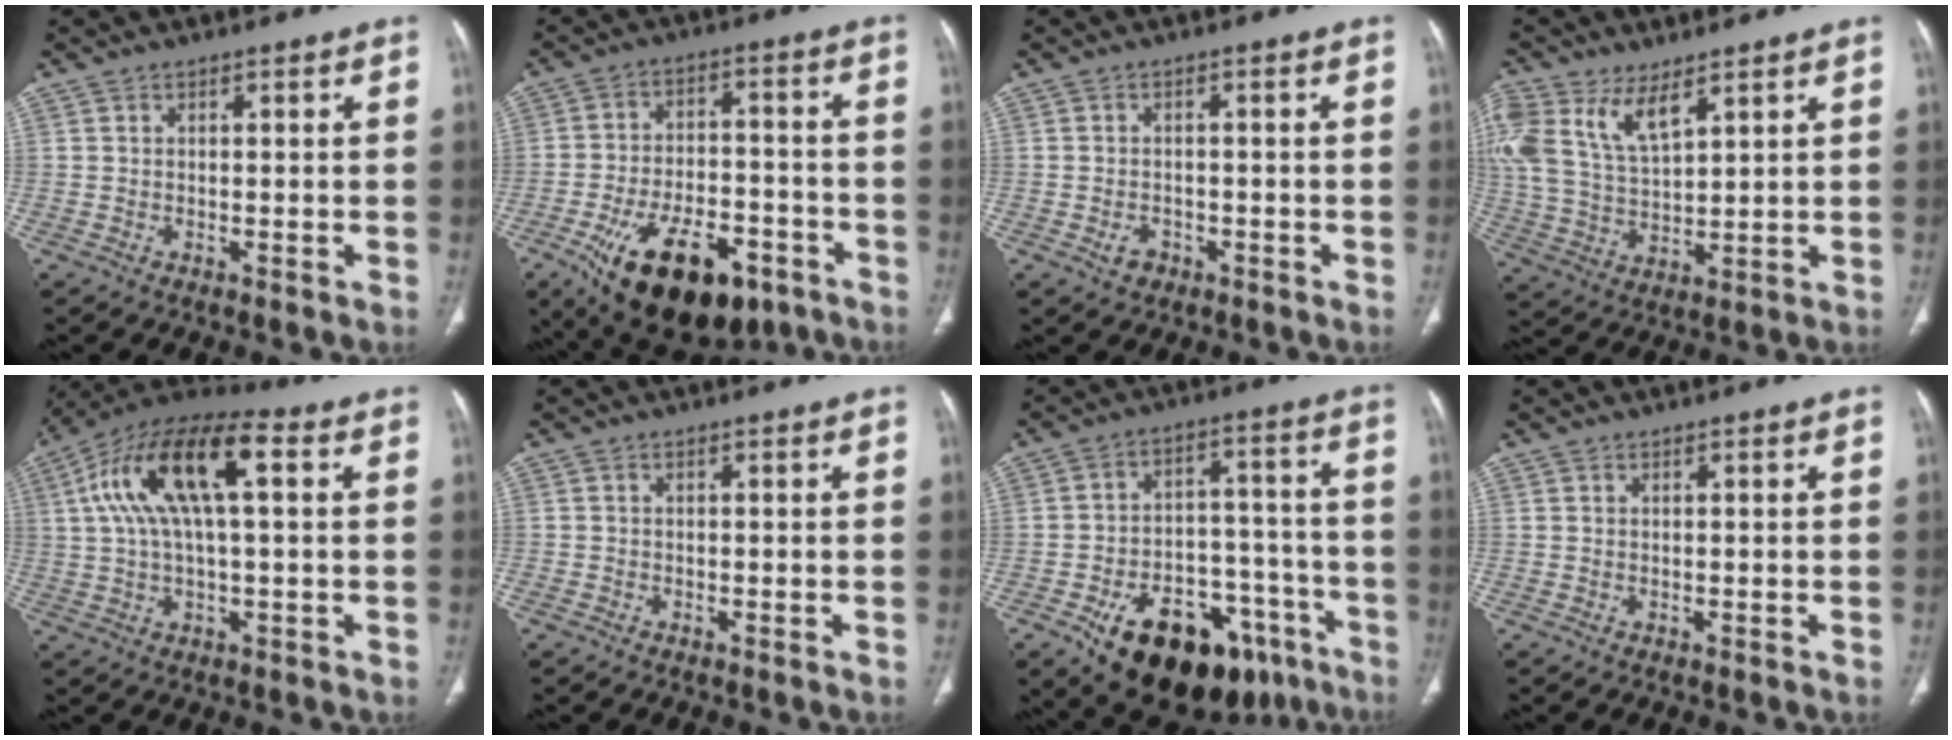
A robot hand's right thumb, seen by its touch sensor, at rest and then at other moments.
{"total": 20.7, "force": [-10.9, 10.7, 13.9], "torque": [-0.227, 0.040, -0.160]}
{"total": 2.5, "force": [-1.2, 1.9, 1.1], "torque": [-0.015, 0.009, -0.014]}
{"total": 13.2, "force": [7.2, 6.5, 8.9], "torque": [-0.187, -0.014, 0.151]}
{"total": 17.2, "force": [4.1, 6.7, 15.3], "torque": [-0.294, 0.038, 0.065]}
{"total": 0.8, "force": [-0.5, 0.6, 0.1], "torque": [-0.005, 0.003, -0.011]}
{"total": 23.8, "force": [-13.5, 13.3, 14.5], "torque": [-0.170, 0.079, -0.191]}
{"total": 0.0}